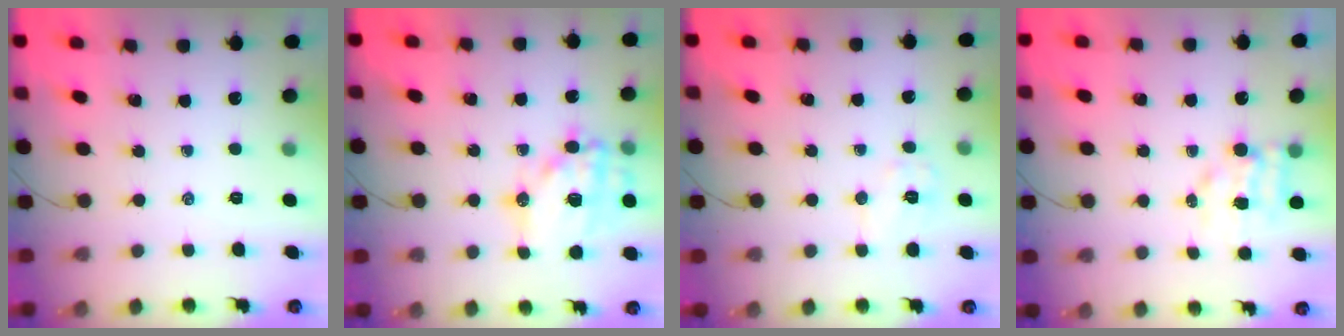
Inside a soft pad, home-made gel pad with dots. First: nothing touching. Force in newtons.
{"total": 16.0, "press": 15.8, "slide": 2.9}
{"total": 6.5, "press": 6.4, "slide": 0.9}
{"total": 5.4, "press": 5.4, "slide": 0.5}